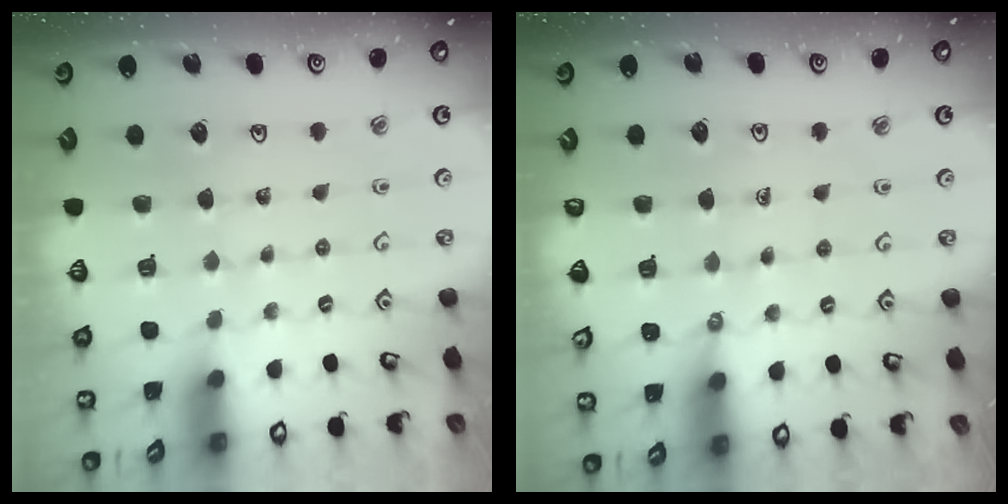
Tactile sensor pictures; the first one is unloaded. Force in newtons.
{"total": 1.3, "press": 1.2, "slide": 0.3}